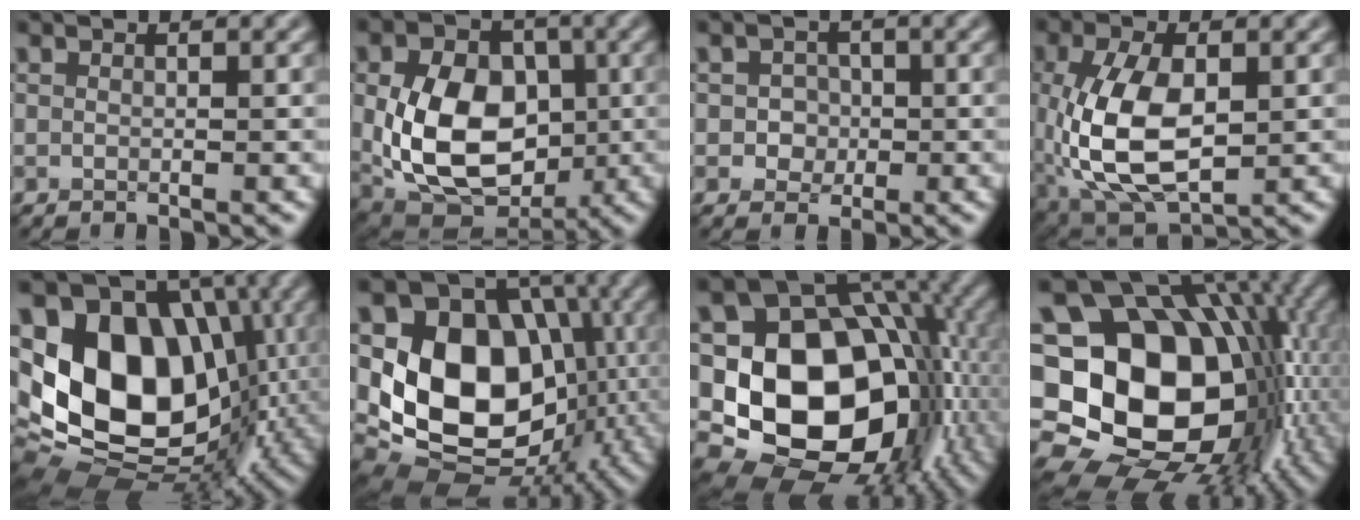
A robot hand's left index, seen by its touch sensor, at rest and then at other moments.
{"total": 11.5, "force": [-0.7, 8.2, 8.0], "torque": [-0.153, -0.018, -0.004]}
{"total": 1.9, "force": [-0.3, 1.7, 0.6], "torque": [0.004, 0.000, -0.012]}
{"total": 9.5, "force": [-0.8, 5.1, 8.0], "torque": [-0.178, -0.007, -0.012]}
{"total": 16.0, "force": [-0.8, 11.5, 11.1], "torque": [-0.197, -0.001, -0.019]}
{"total": 14.1, "force": [-0.8, 11.0, 8.8], "torque": [-0.146, -0.014, -0.022]}
{"total": 17.1, "force": [-2.2, 12.6, 11.3], "torque": [-0.167, -0.015, -0.029]}
{"total": 20.0, "force": [-1.7, 15.6, 12.4], "torque": [-0.198, -0.009, -0.029]}